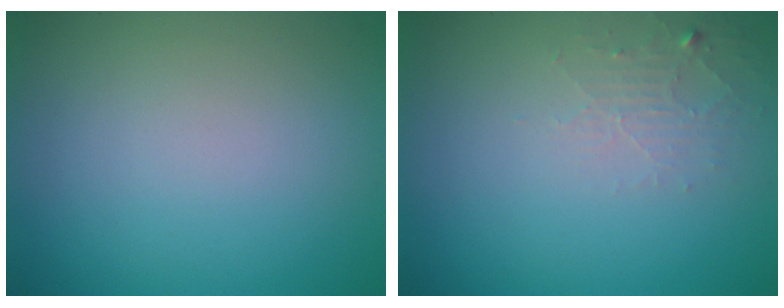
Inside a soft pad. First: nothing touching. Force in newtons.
{"total": 1.7, "press": 1.7, "slide": 0.3}